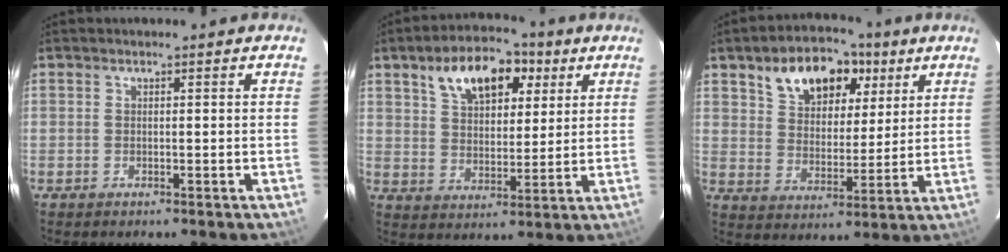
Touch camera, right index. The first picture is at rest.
{"total": 13.8, "force": [7.1, 7.5, 9.2], "torque": [-0.161, 0.031, 0.119]}
{"total": 15.0, "force": [8.2, 8.9, 9.0], "torque": [-0.164, 0.040, 0.142]}